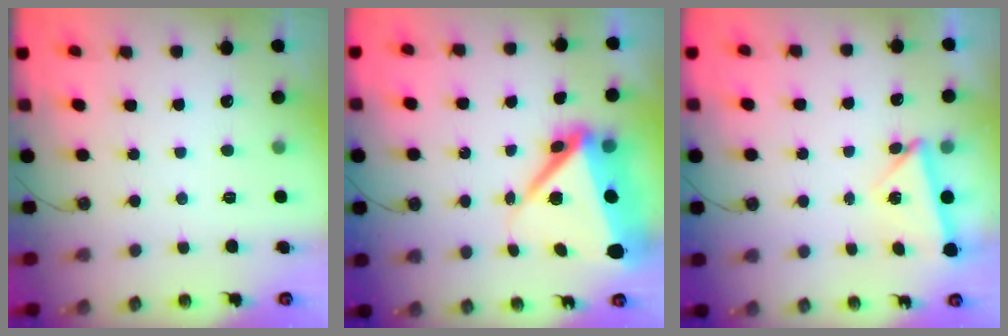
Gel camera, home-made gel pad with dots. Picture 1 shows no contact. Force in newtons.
{"total": 11.9, "press": 11.8, "slide": 1.9}
{"total": 4.7, "press": 4.6, "slide": 0.9}